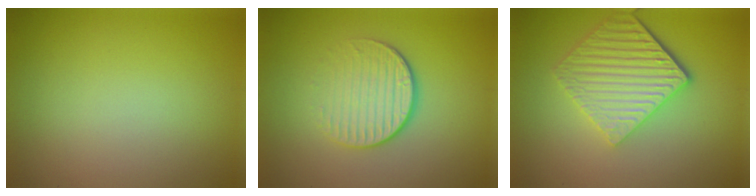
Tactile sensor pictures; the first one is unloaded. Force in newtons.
{"total": 4.2, "press": 2.6, "slide": 3.3}
{"total": 5.7, "press": 4.3, "slide": 3.7}